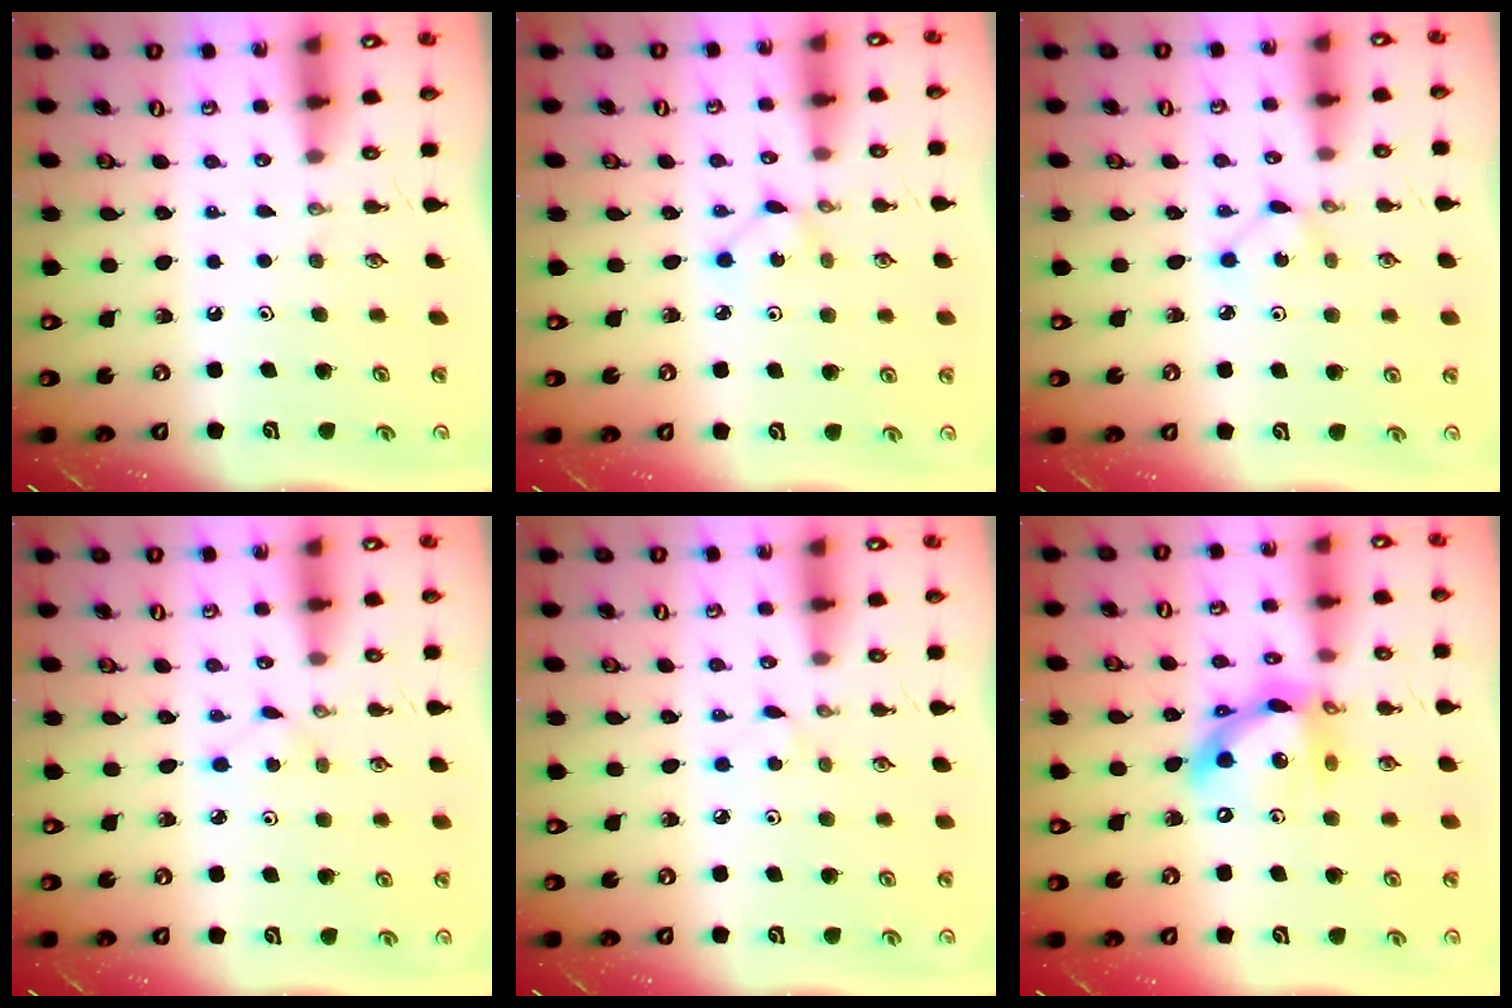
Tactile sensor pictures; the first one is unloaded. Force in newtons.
{"total": 1.7, "press": 1.7, "slide": 0.1}
{"total": 1.7, "press": 1.7, "slide": 0.1}
{"total": 1.6, "press": 1.6, "slide": 0.2}
{"total": 2.3, "press": 2.3, "slide": 0.3}
{"total": 15.8, "press": 15.7, "slide": 1.6}